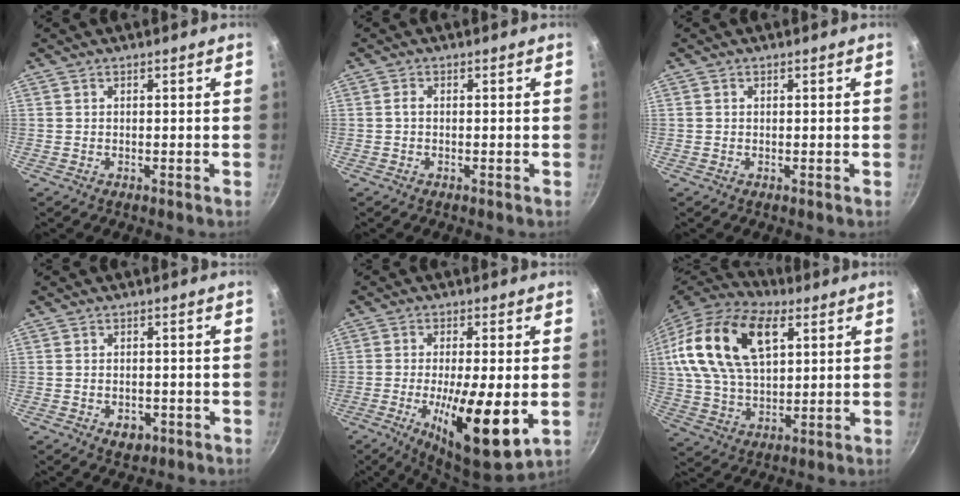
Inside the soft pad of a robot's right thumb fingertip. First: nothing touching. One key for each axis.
{"total": 1.1, "fx": -0.1, "fy": 0.5, "fz": 1.0, "tx": -0.028, "ty": 0.005, "tz": -0.004}
{"total": 0.0}
{"total": 3.7, "fx": -1.4, "fy": 2.5, "fz": 2.3, "tx": -0.028, "ty": 0.009, "tz": -0.011}
{"total": 14.7, "fx": -3.1, "fy": 3.8, "fz": 13.8, "tx": -0.225, "ty": -0.006, "tz": -0.048}
{"total": 23.6, "fx": 8.3, "fy": 13.7, "fz": 17.4, "tx": -0.321, "ty": 0.000, "tz": 0.145}